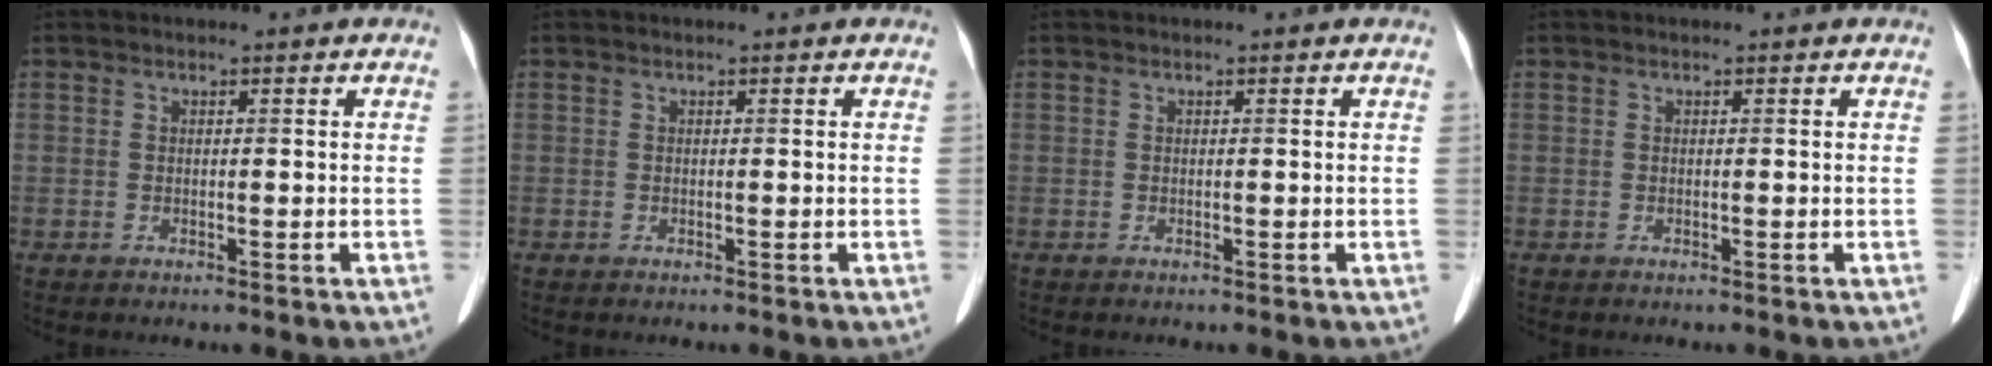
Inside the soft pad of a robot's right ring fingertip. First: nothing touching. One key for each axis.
{"total": 0.0}
{"total": 0.0}
{"total": 0.0}